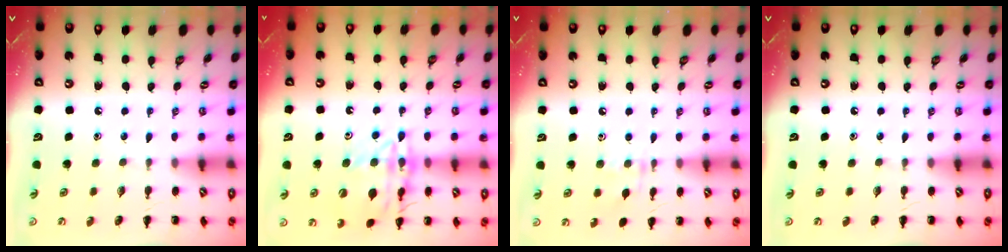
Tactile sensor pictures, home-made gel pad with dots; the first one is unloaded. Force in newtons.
{"total": 16.3, "press": 16.3, "slide": 1.1}
{"total": 7.4, "press": 7.3, "slide": 1.5}
{"total": 0.0}